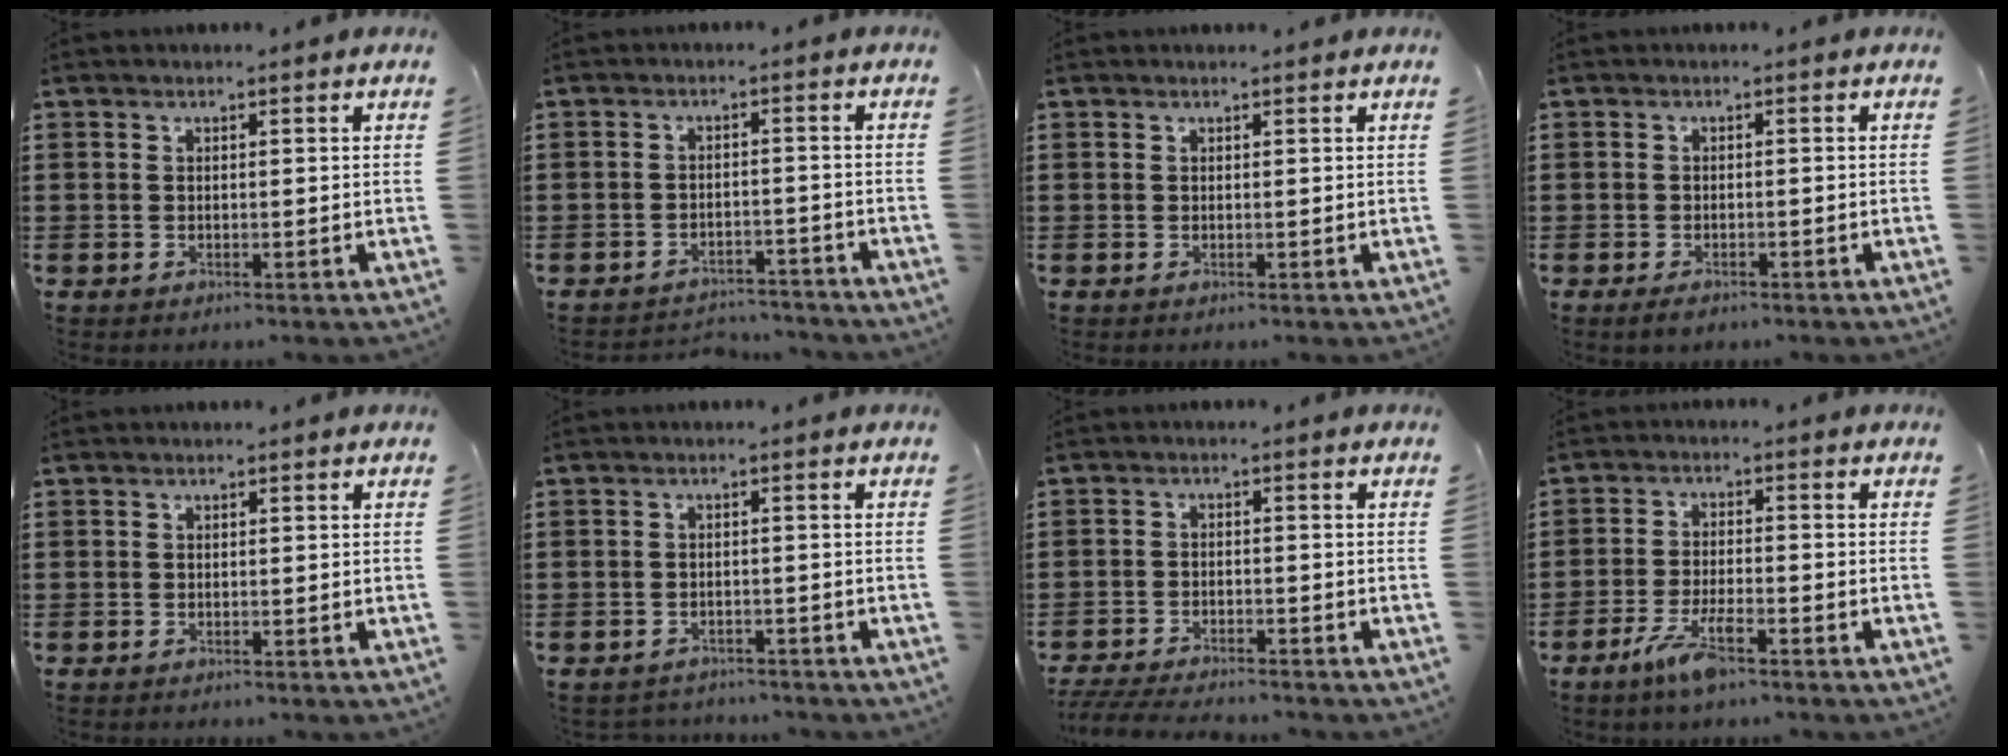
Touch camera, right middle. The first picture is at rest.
{"total": 3.4, "force": [-3.3, 0.6, -0.1], "torque": [-0.006, -0.001, -0.073]}
{"total": 0.0}
{"total": 1.3, "force": [-1.0, 0.7, 0.5], "torque": [-0.011, -0.002, -0.021]}
{"total": 0.6, "force": [-0.5, 0.4, -0.1], "torque": [0.003, 0.004, -0.012]}
{"total": 2.1, "force": [-2.0, 0.5, -0.2], "torque": [-0.003, -0.001, -0.046]}
{"total": 4.4, "force": [-4.3, 0.5, 1.0], "torque": [-0.027, -0.004, -0.090]}
{"total": 5.7, "force": [-3.5, 1.3, 4.2], "torque": [-0.086, -0.001, -0.065]}